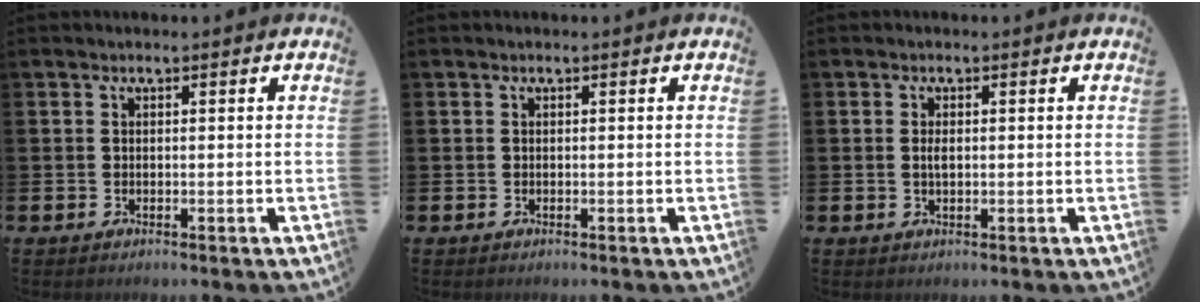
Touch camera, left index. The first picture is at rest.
{"total": 0.0}
{"total": 1.2, "force": [0.0, 0.5, 1.1], "torque": [-0.022, 0.003, -0.002]}